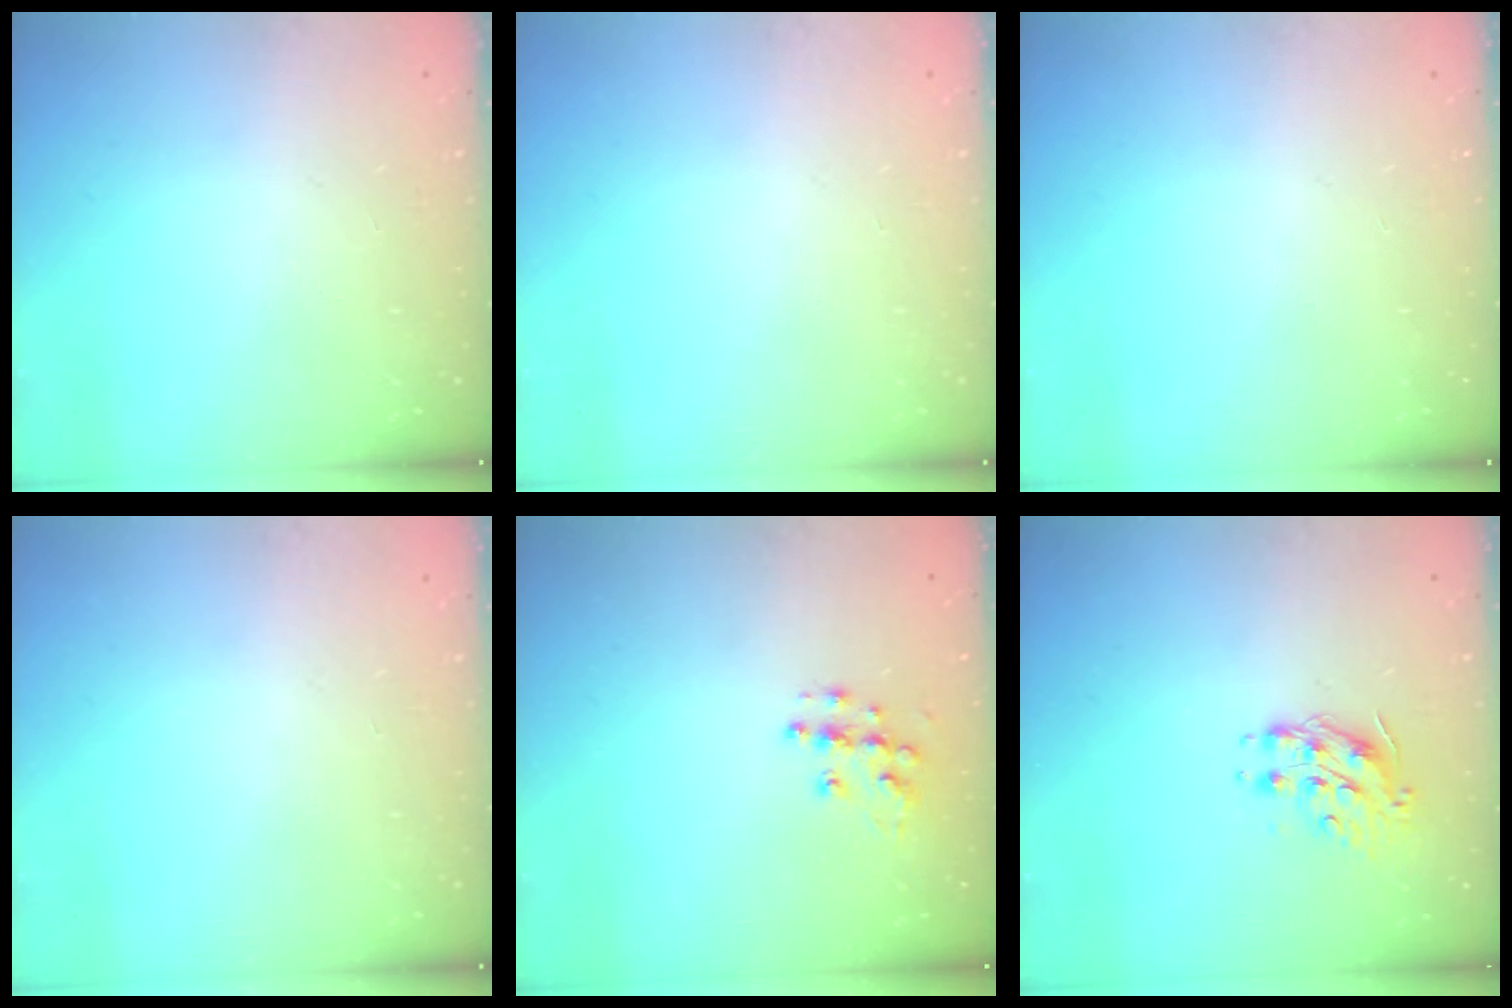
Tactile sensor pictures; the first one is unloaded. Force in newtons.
{"total": 0.0}
{"total": 0.0}
{"total": 0.0}
{"total": 9.9, "press": 9.9, "slide": 0.7}
{"total": 8.4, "press": 8.4, "slide": 0.5}